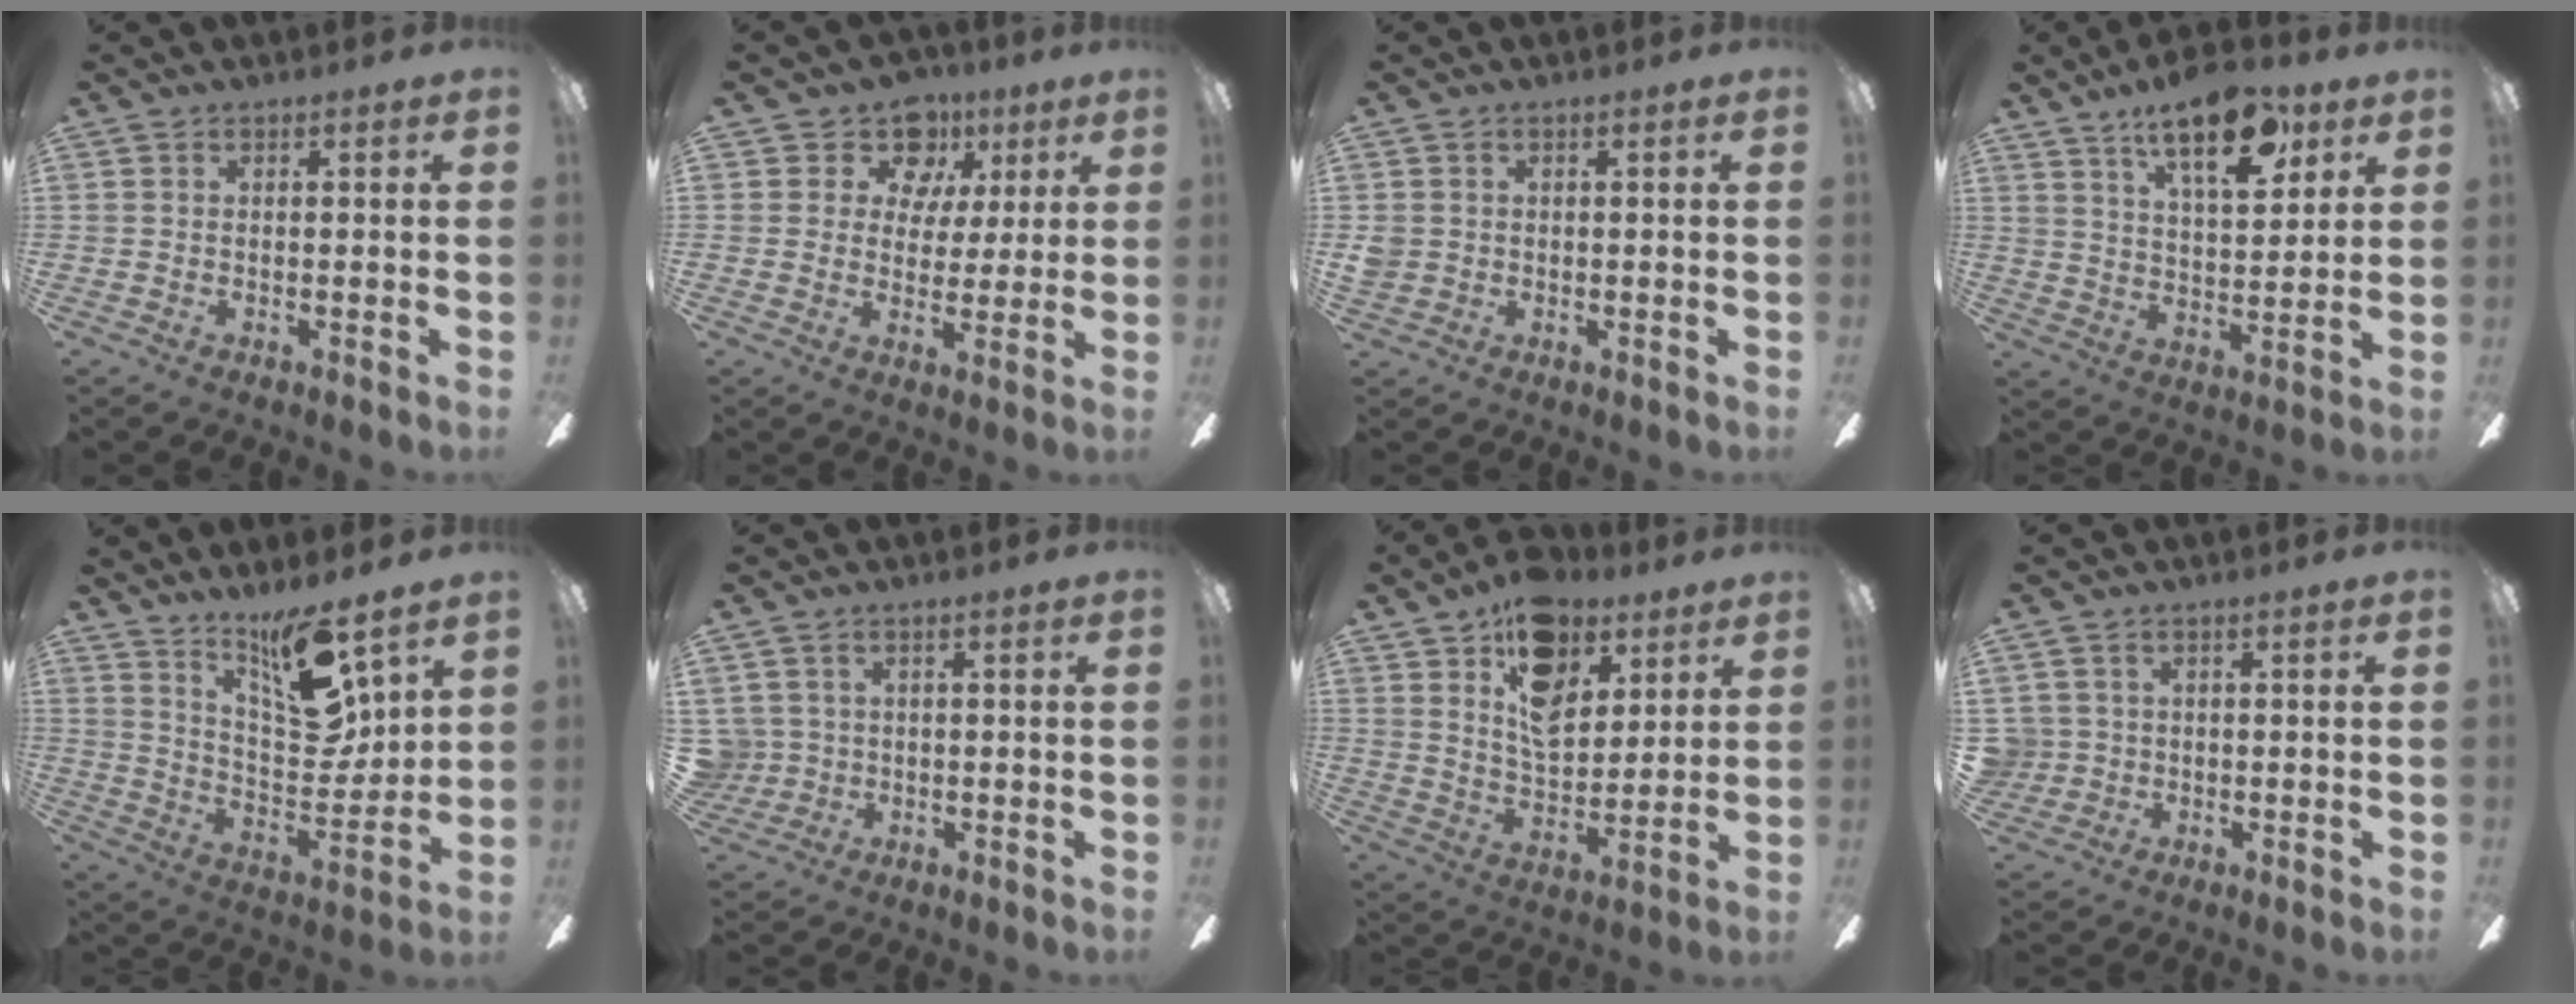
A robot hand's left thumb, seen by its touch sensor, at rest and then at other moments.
{"total": 10.6, "force": [5.8, 7.9, 3.9], "torque": [-0.061, -0.024, 0.107]}
{"total": 2.3, "force": [0.3, 2.1, 0.7], "torque": [-0.015, 0.004, 0.006]}
{"total": 15.7, "force": [10.2, 6.4, 10.0], "torque": [-0.157, -0.043, 0.170]}
{"total": 15.3, "force": [11.1, 4.7, 9.4], "torque": [-0.146, -0.078, 0.191]}
{"total": 4.0, "force": [1.1, 3.9, 0.3], "torque": [-0.026, 0.010, 0.022]}
{"total": 16.2, "force": [9.6, 9.4, 8.9], "torque": [-0.139, -0.039, 0.173]}
{"total": 3.4, "force": [0.7, 3.3, 0.2], "torque": [-0.023, 0.007, 0.013]}